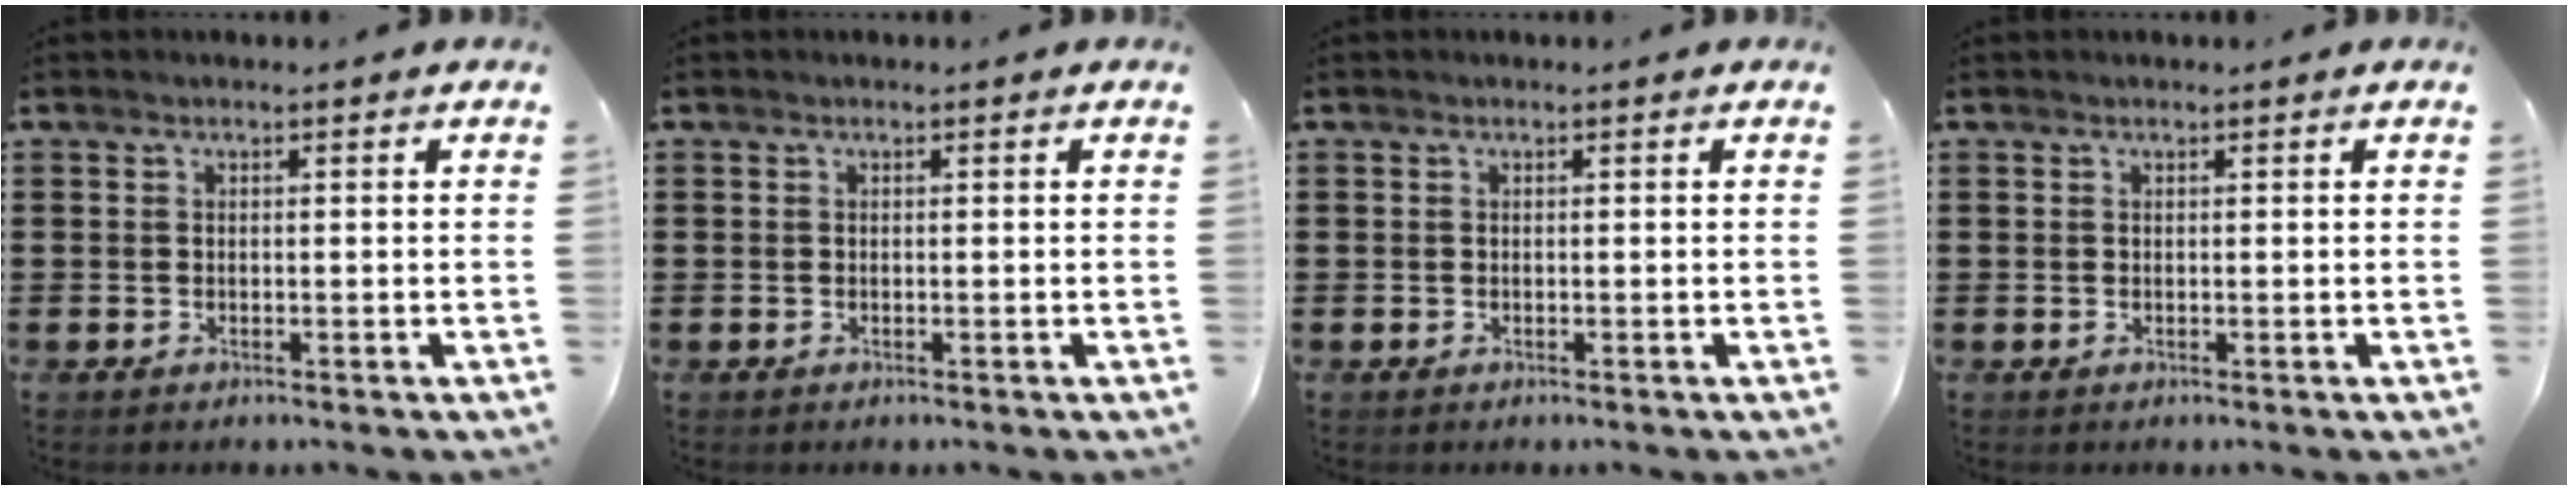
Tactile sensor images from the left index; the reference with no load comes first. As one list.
[{"total": 0.0}, {"total": 0.0}, {"total": 0.0}]